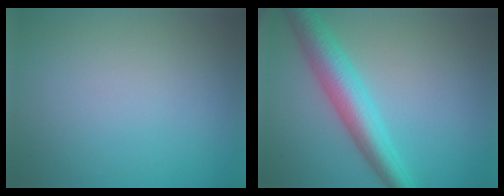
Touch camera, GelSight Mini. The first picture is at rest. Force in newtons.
{"total": 5.6, "press": 5.6, "slide": 0.0}